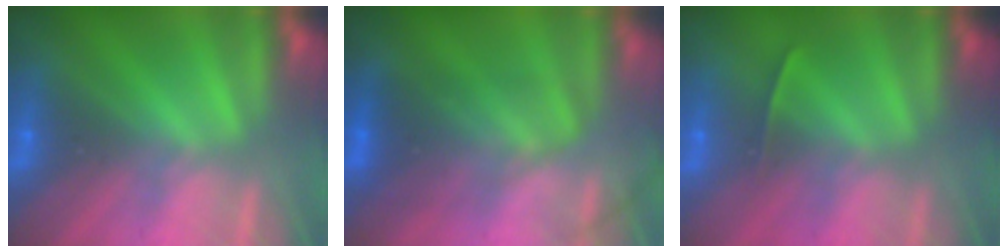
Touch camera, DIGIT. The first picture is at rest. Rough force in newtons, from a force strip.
{"total": 2.9}
{"total": 1.4}